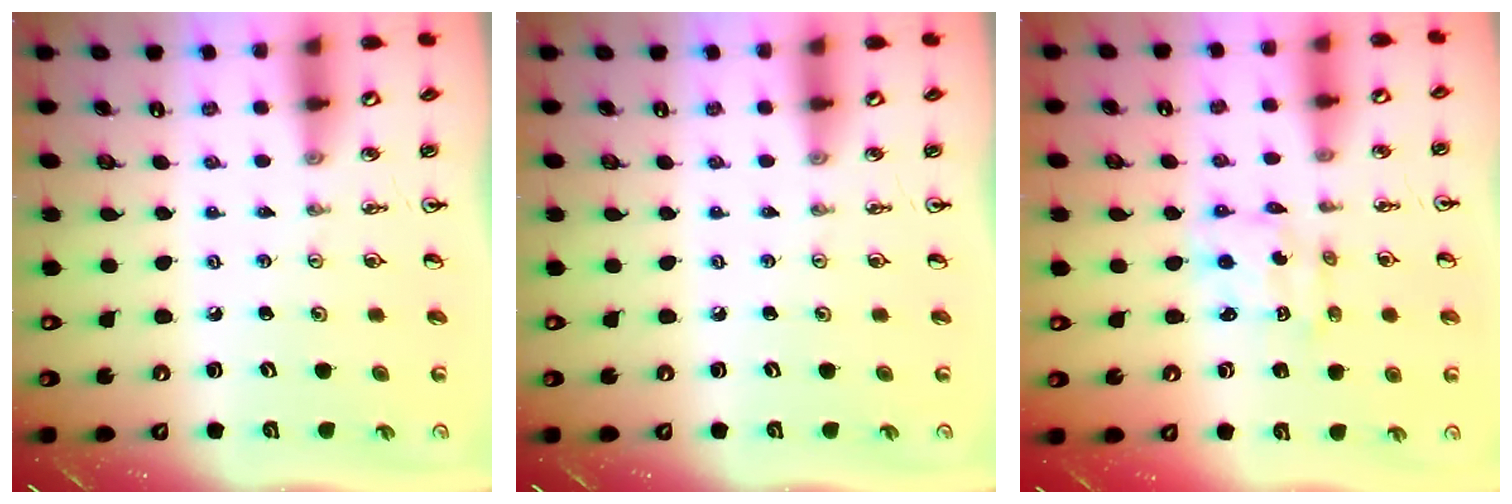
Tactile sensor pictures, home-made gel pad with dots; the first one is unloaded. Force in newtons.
{"total": 0.0}
{"total": 2.8, "press": 2.8, "slide": 0.3}